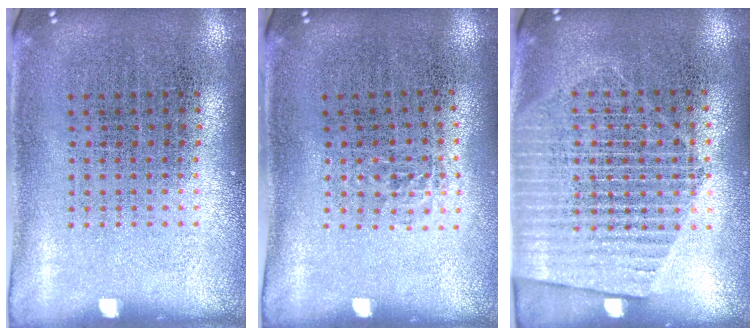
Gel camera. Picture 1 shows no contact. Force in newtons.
{"total": 0.6, "press": 0.5, "slide": 0.5}
{"total": 1.5, "press": 1.3, "slide": 0.7}